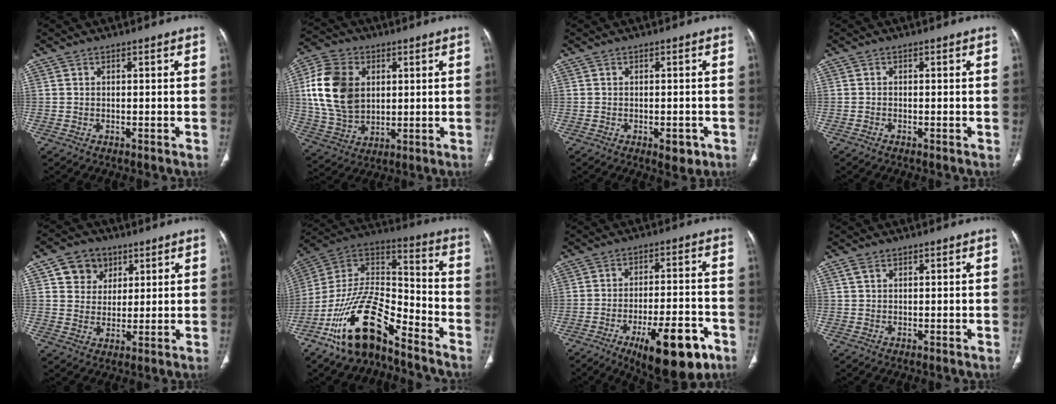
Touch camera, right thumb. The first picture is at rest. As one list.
[{"total": 16.0, "force": [3.0, 11.5, 10.6], "torque": [-0.190, -0.003, 0.061]}, {"total": 3.2, "force": [-1.3, 1.6, 2.4], "torque": [-0.017, 0.002, -0.012]}, {"total": 0.0}, {"total": 7.8, "force": [3.6, 6.5, 2.3], "torque": [-0.006, -0.011, 0.060]}, {"total": 19.1, "force": [-12.5, 7.4, 12.4], "torque": [-0.209, 0.091, -0.228]}, {"total": 16.7, "force": [-8.5, 5.8, 13.1], "torque": [-0.162, 0.043, -0.117]}, {"total": 1.3, "force": [0.8, 0.8, 0.7], "torque": [-0.015, 0.006, 0.017]}]